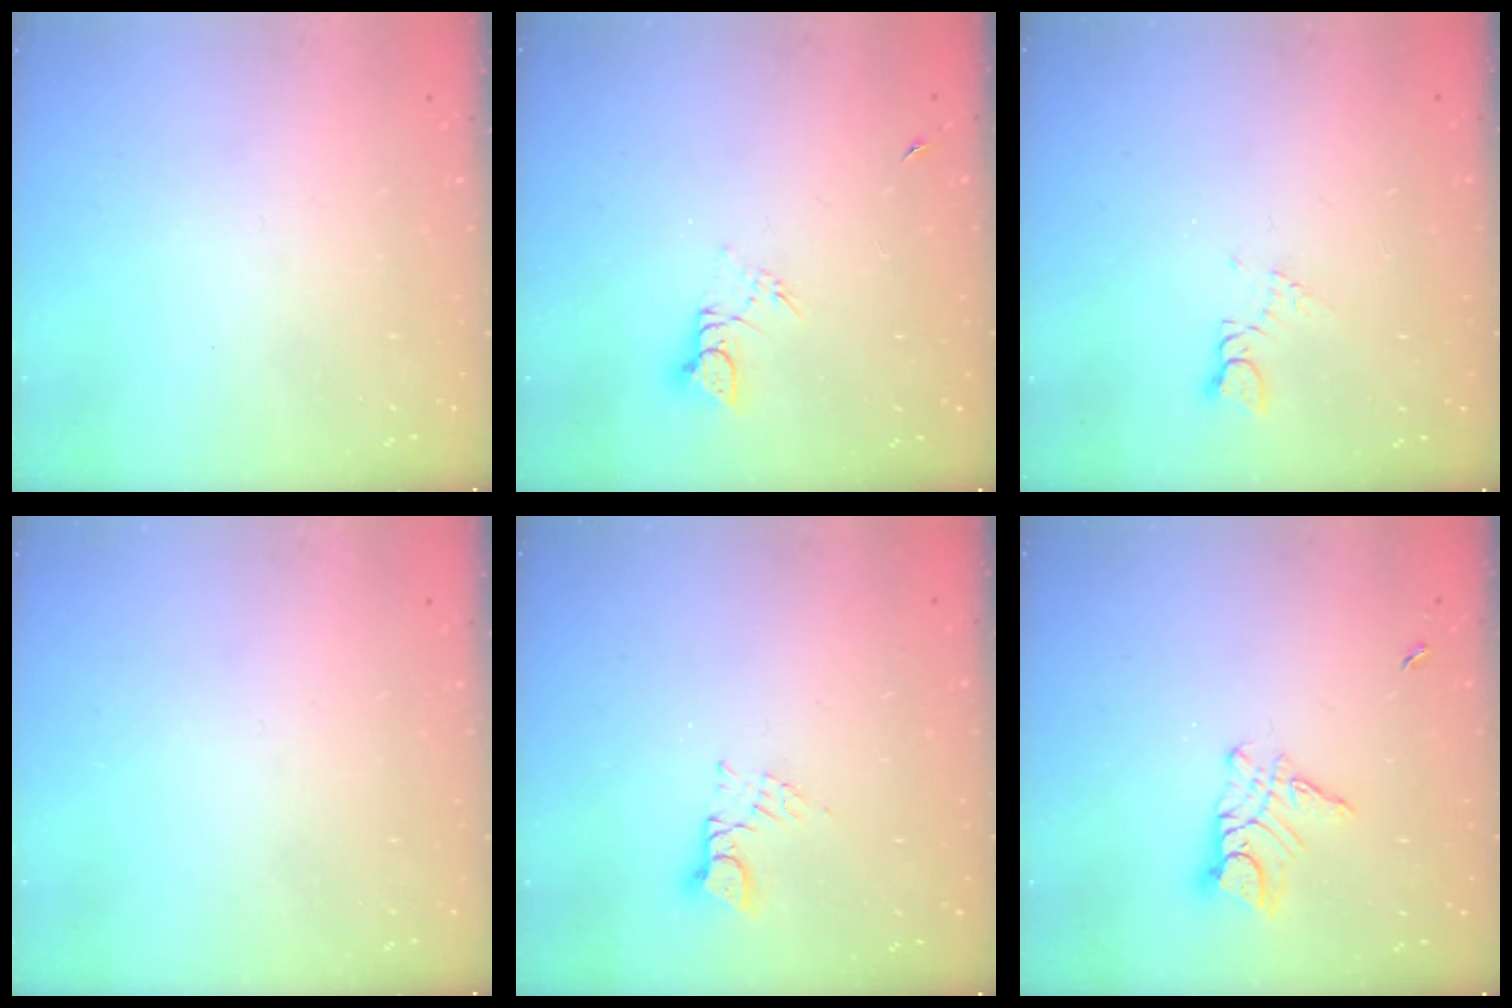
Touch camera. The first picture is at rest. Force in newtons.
{"total": 4.0, "press": 4.0, "slide": 0.3}
{"total": 1.7, "press": 1.6, "slide": 0.3}
{"total": 0.0}
{"total": 2.8, "press": 2.8, "slide": 0.3}
{"total": 8.4, "press": 8.4, "slide": 0.7}